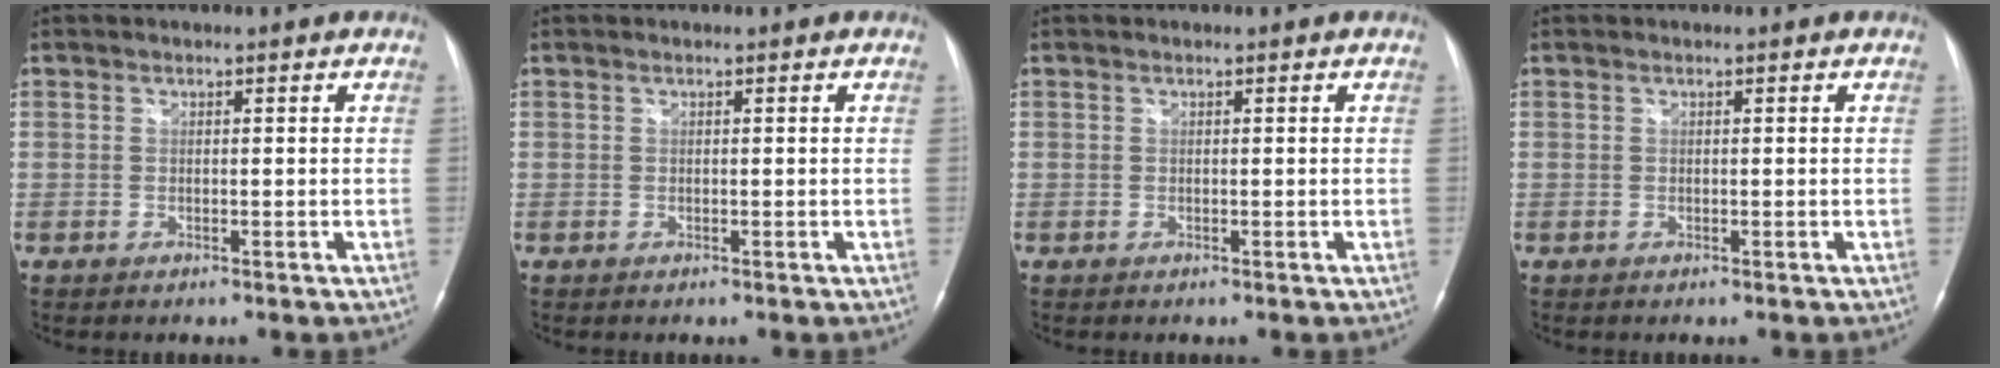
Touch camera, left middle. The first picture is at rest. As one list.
[{"total": 0.0}, {"total": 0.0}, {"total": 0.0}]